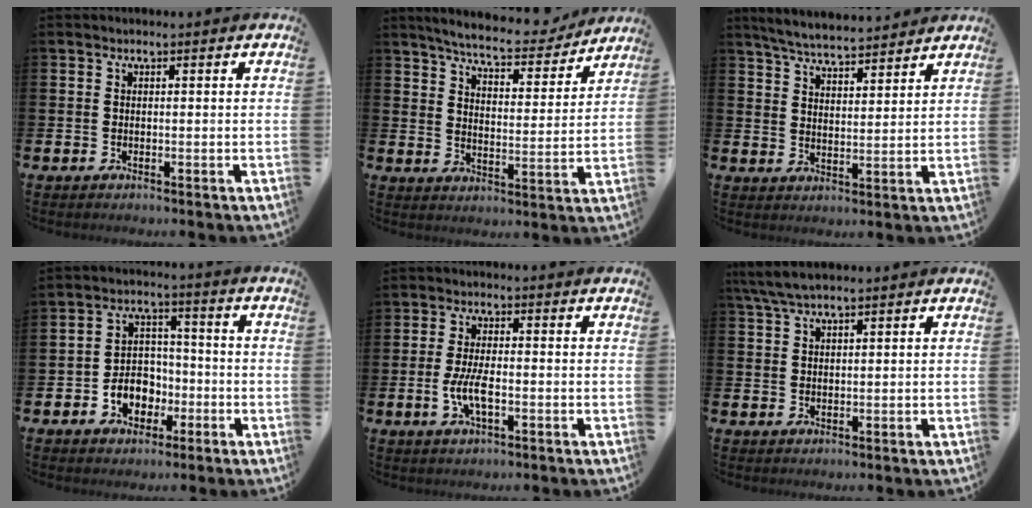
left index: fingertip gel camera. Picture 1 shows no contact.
{"total": 6.9, "force": [6.6, 0.9, 2.0], "torque": [-0.056, -0.046, 0.111]}
{"total": 5.6, "force": [5.5, 0.4, 0.9], "torque": [-0.043, -0.028, 0.100]}
{"total": 5.2, "force": [-1.7, 4.5, 2.0], "torque": [-0.035, 0.004, -0.037]}
{"total": 4.7, "force": [-1.1, 1.7, 4.2], "torque": [-0.084, 0.000, -0.024]}
{"total": 4.1, "force": [3.3, 0.9, 2.3], "torque": [-0.059, 0.001, 0.063]}